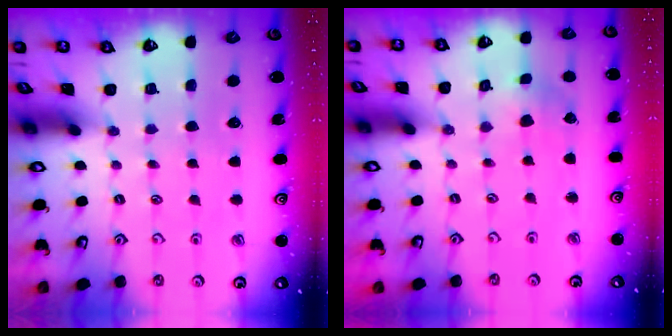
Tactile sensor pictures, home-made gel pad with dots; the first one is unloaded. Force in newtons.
{"total": 1.4, "press": 1.3, "slide": 0.3}